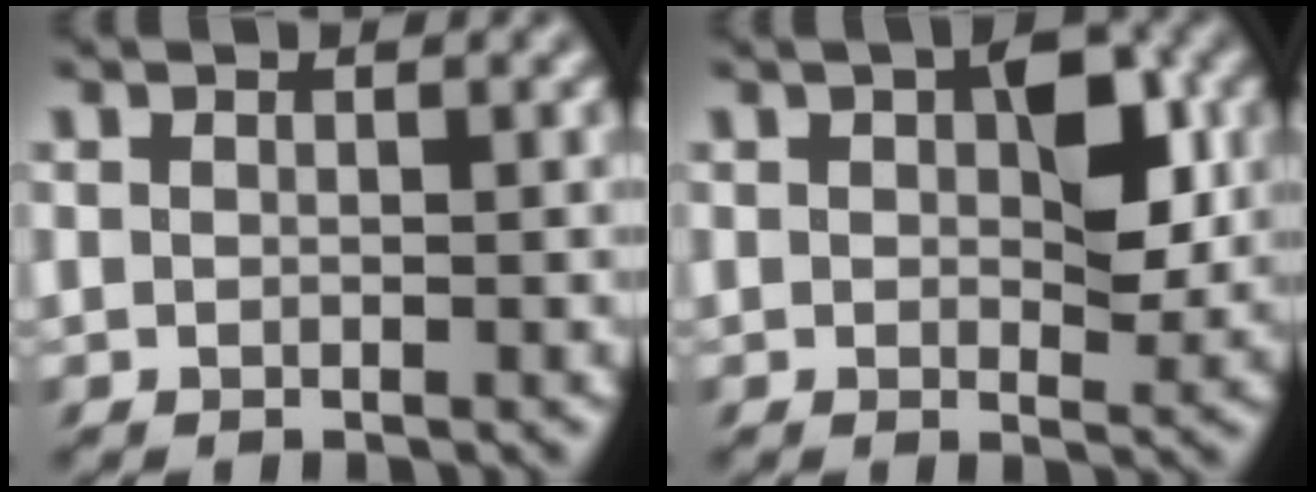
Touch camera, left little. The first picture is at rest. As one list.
[{"total": 5.8, "force": [1.3, 3.2, 4.6], "torque": [-0.076, 0.003, 0.019]}]